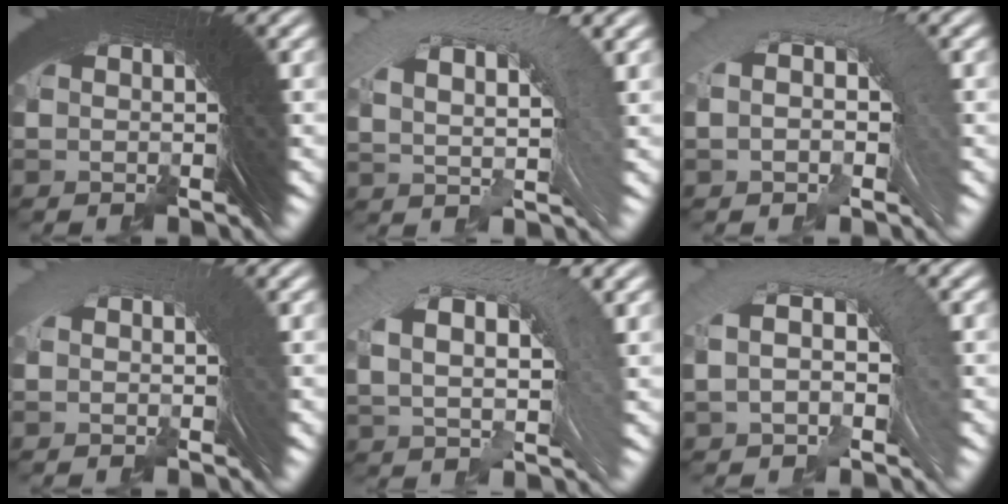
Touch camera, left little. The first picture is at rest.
{"total": 6.7, "force": [2.6, 2.9, 5.5], "torque": [-0.069, 0.033, 0.037]}
{"total": 3.4, "force": [0.4, 1.6, 3.0], "torque": [-0.040, 0.032, -0.004]}
{"total": 1.3, "force": [0.2, 0.3, 1.2], "torque": [-0.005, 0.022, -0.004]}
{"total": 6.9, "force": [2.1, 3.4, 5.6], "torque": [-0.075, 0.035, 0.029]}
{"total": 4.4, "force": [0.5, 2.2, 3.8], "torque": [-0.058, 0.034, -0.002]}